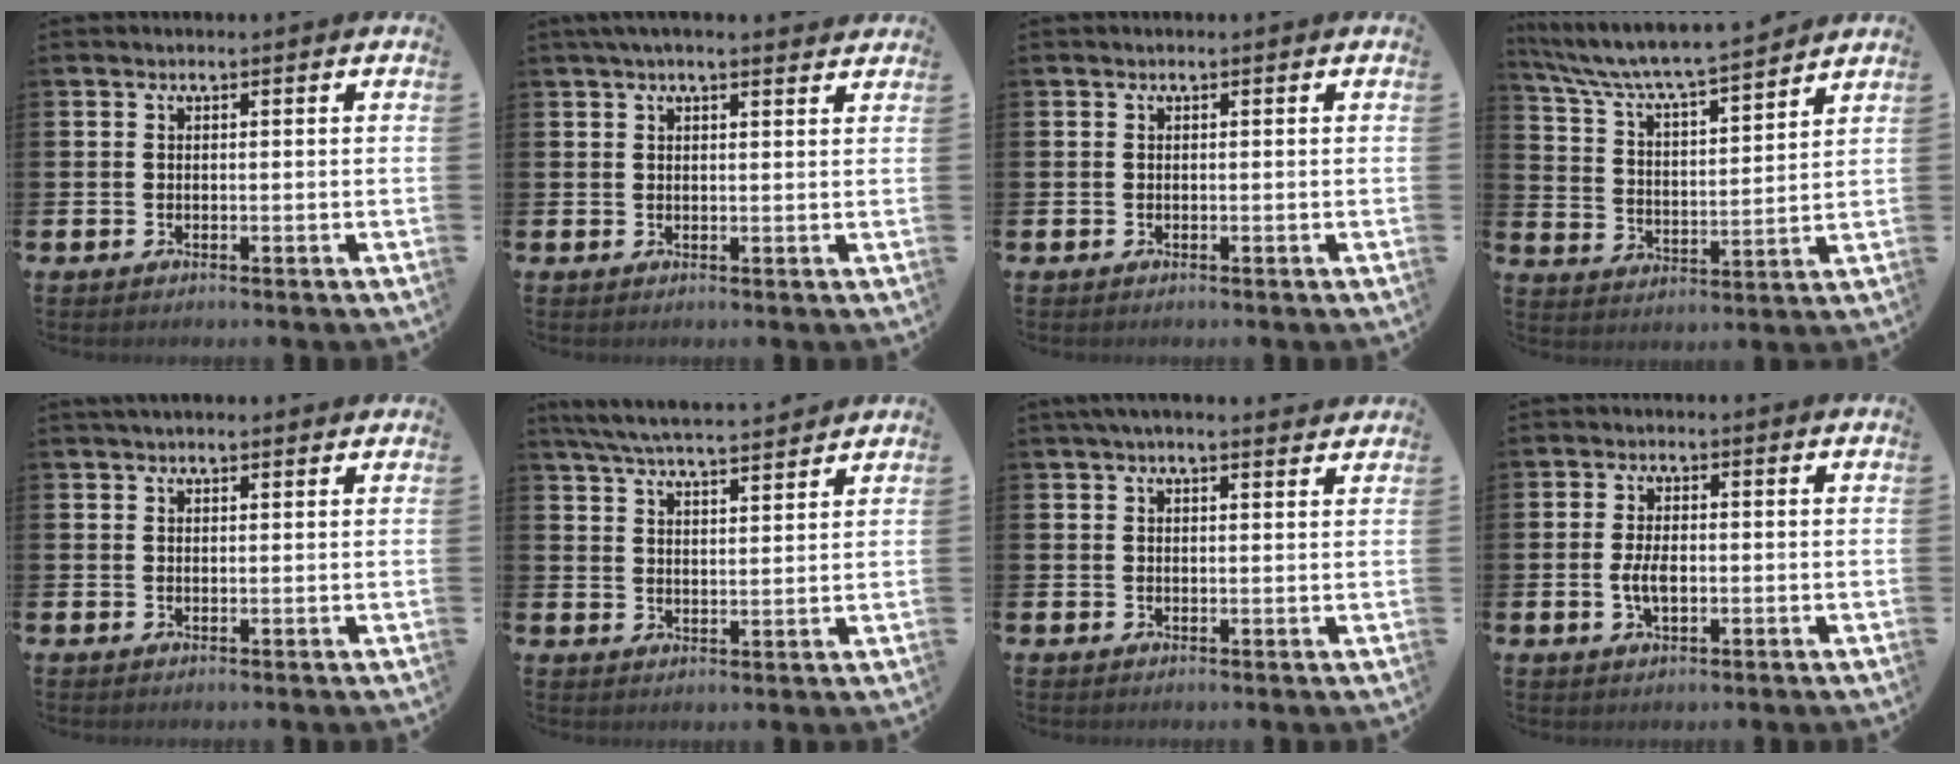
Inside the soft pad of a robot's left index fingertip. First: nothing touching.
{"total": 2.6, "force": [2.2, 0.3, 1.3], "torque": [-0.027, 0.000, 0.039]}
{"total": 0.0}
{"total": 7.0, "force": [6.7, 0.3, 2.2], "torque": [-0.075, -0.054, 0.112]}
{"total": 1.5, "force": [1.4, 0.4, 0.6], "torque": [-0.003, 0.002, 0.023]}
{"total": 6.2, "force": [5.9, 0.3, 1.7], "torque": [-0.053, -0.026, 0.108]}
{"total": 2.6, "force": [2.3, 0.3, 1.2], "torque": [-0.027, -0.001, 0.040]}
{"total": 3.5, "force": [-0.3, 1.7, 3.0], "torque": [-0.046, 0.000, -0.008]}